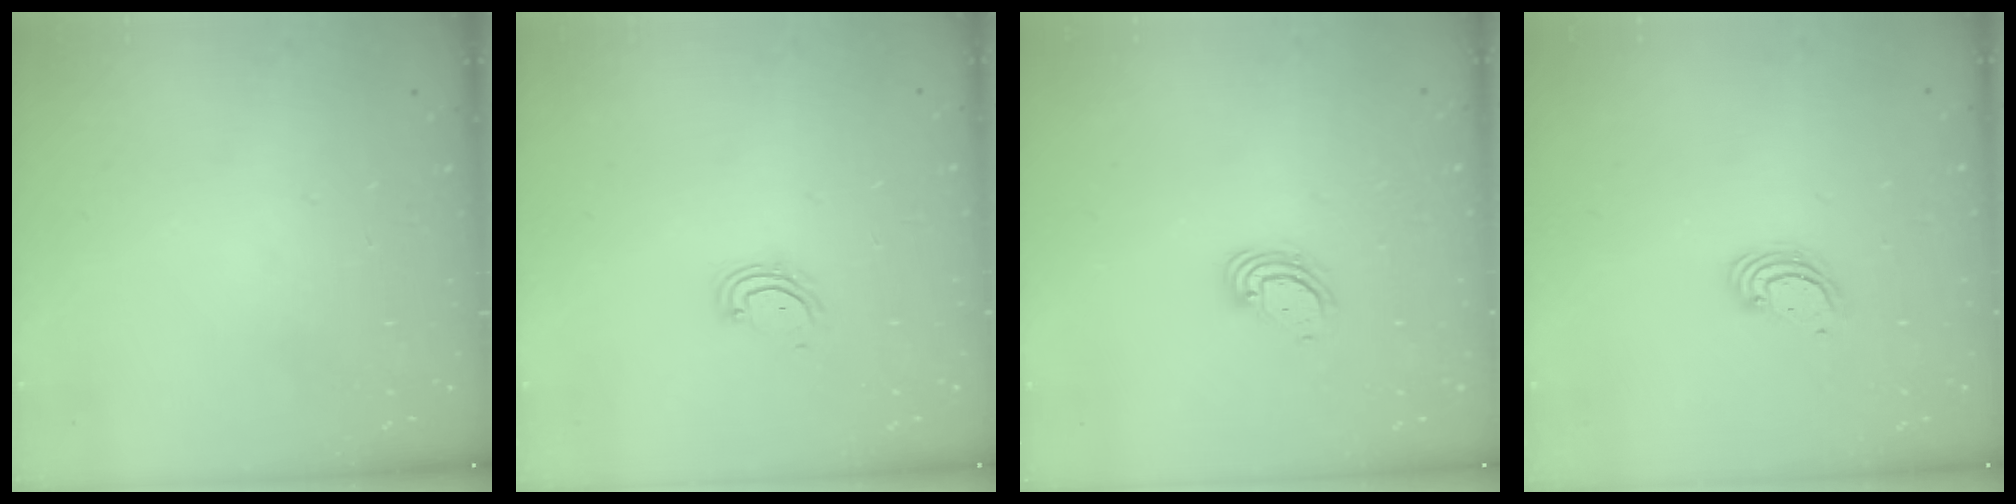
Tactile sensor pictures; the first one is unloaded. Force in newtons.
{"total": 4.1, "press": 4.1, "slide": 0.3}
{"total": 4.1, "press": 4.1, "slide": 0.4}
{"total": 3.3, "press": 3.3, "slide": 0.4}